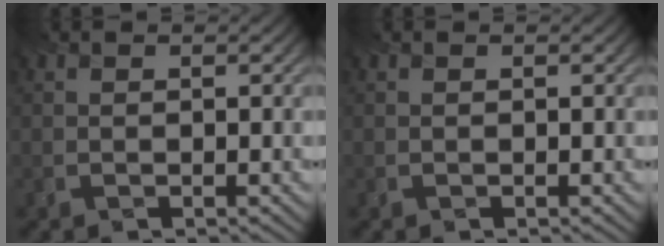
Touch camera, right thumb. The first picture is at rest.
{"total": 0.0}